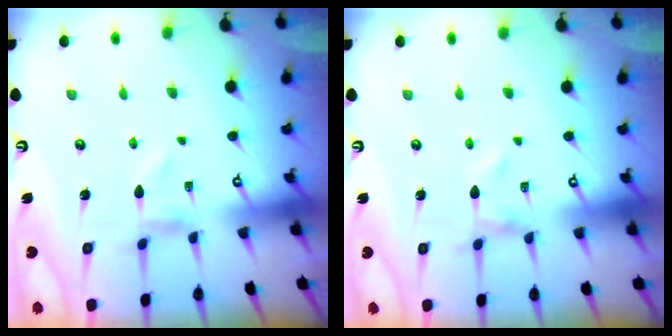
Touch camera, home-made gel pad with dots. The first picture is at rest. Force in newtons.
{"total": 0.0}